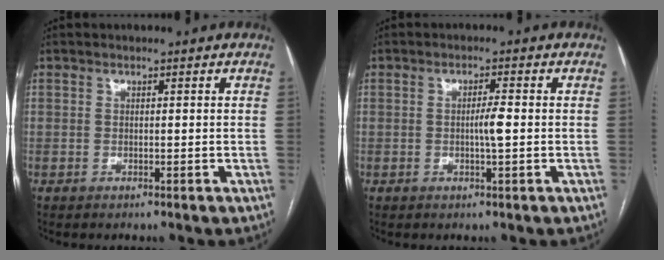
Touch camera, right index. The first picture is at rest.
{"total": 2.5, "force": [-0.2, 0.0, 2.5], "torque": [-0.045, -0.001, -0.004]}